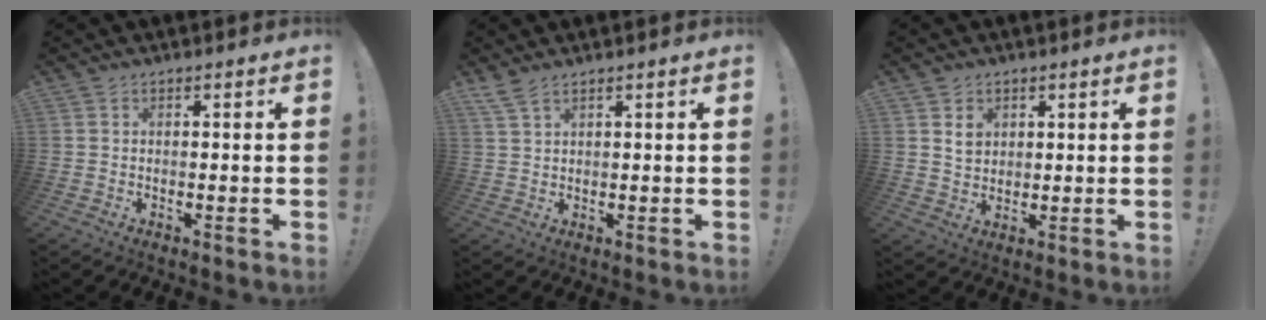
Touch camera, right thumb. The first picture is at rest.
{"total": 3.3, "force": [2.5, 0.7, 2.1], "torque": [-0.050, -0.006, 0.048]}
{"total": 4.5, "force": [2.0, 3.7, 1.6], "torque": [-0.019, -0.005, 0.035]}